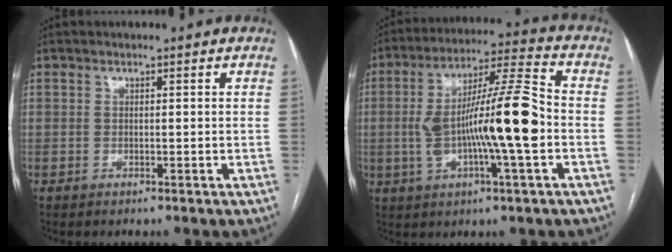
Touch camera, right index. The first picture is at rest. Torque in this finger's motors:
{"motor_torque": [1.60, -0.54, 0.92, 0.21]}